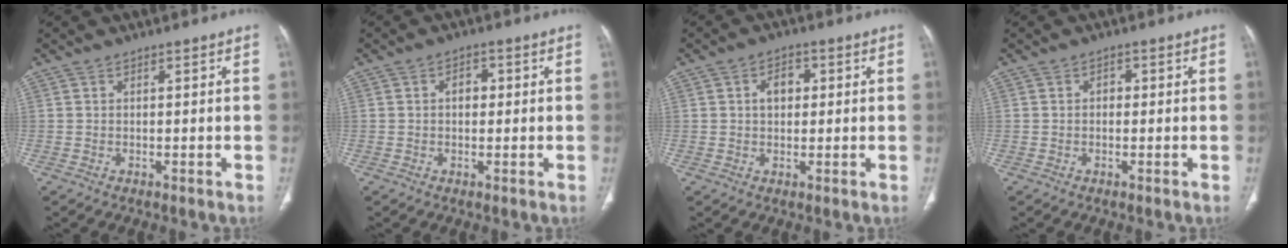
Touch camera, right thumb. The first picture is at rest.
{"total": 2.7, "force": [0.2, 2.0, 1.8], "torque": [-0.016, 0.010, 0.000]}
{"total": 4.0, "force": [0.8, 2.9, 2.7], "torque": [-0.031, 0.008, 0.010]}
{"total": 1.3, "force": [-0.1, 1.0, 0.8], "torque": [-0.002, 0.006, -0.005]}